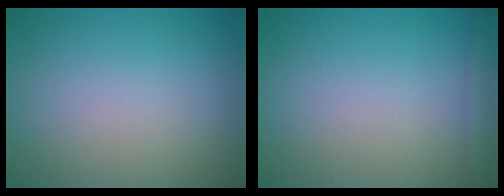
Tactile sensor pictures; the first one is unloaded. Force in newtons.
{"total": 1.0, "press": 1.0, "slide": 0.1}